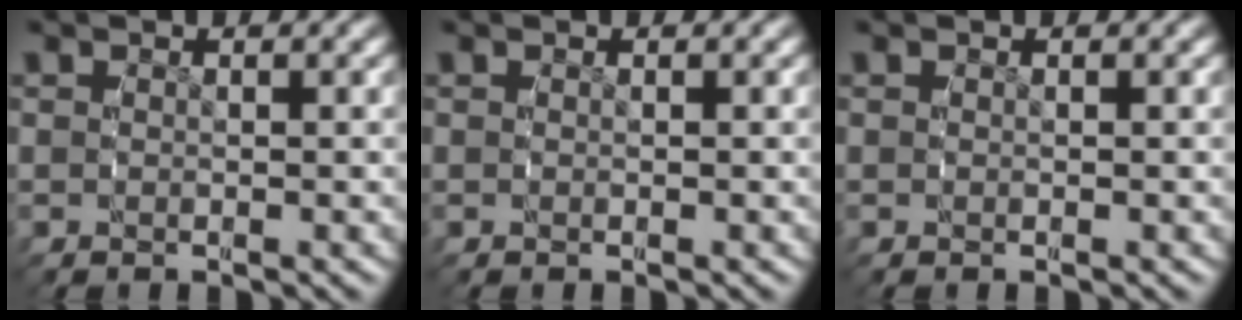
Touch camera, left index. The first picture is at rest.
{"total": 0.0}
{"total": 0.0}